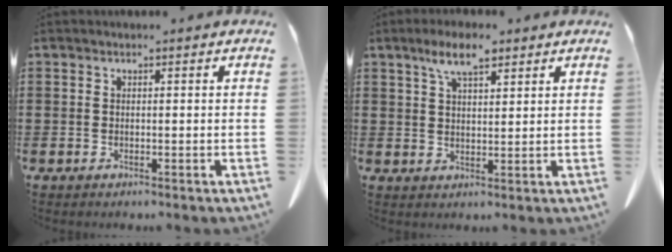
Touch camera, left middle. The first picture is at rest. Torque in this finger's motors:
{"motor_torque": [1.36, 0.78, 0.41, 0.07]}